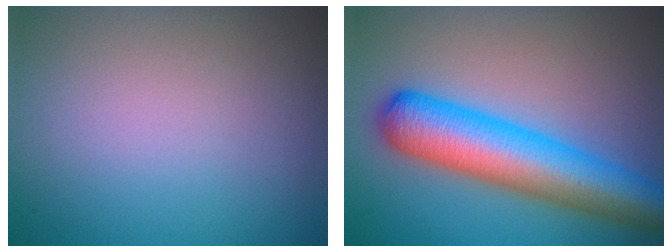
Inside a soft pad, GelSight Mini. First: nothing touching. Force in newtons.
{"total": 9.0, "press": 9.0, "slide": 0.3}